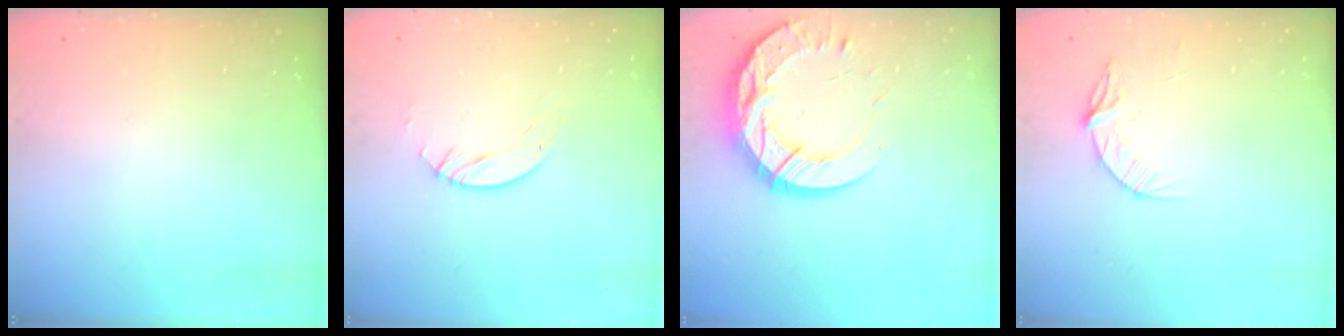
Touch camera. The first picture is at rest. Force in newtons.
{"total": 3.0, "press": 3.0, "slide": 0.2}
{"total": 18.0, "press": 17.9, "slide": 1.6}
{"total": 5.6, "press": 5.6, "slide": 0.6}